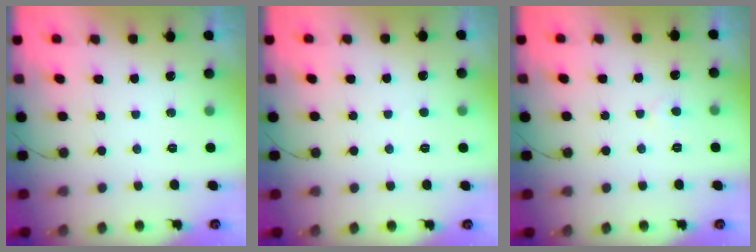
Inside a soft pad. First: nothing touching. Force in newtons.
{"total": 2.3, "press": 2.3, "slide": 0.2}
{"total": 3.0, "press": 3.0, "slide": 0.3}